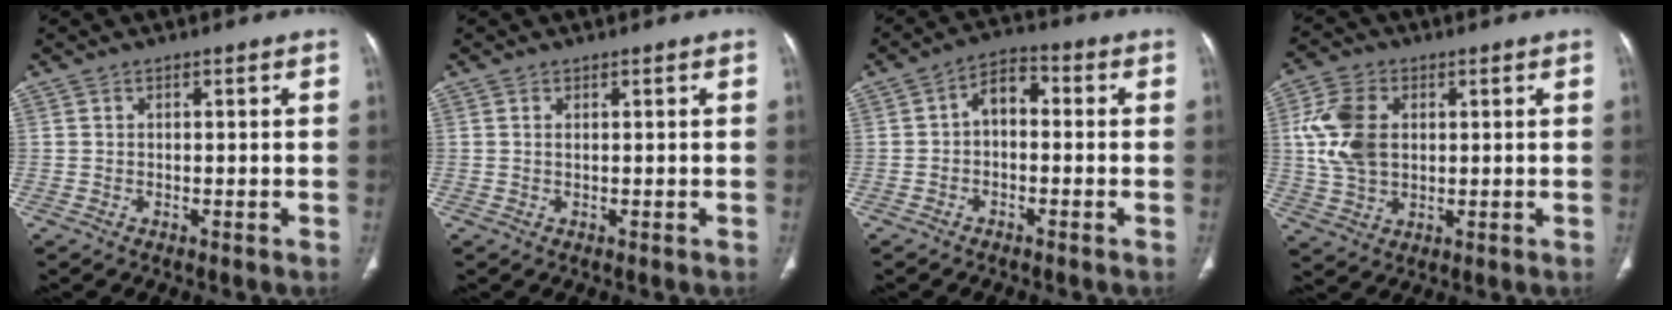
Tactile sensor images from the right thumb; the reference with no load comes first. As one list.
[{"total": 0.6, "force": [0.2, 0.3, 0.5], "torque": [-0.015, 0.004, 0.004]}, {"total": 5.3, "force": [-0.5, 3.5, 4.0], "torque": [-0.050, 0.027, -0.022]}, {"total": 10.7, "force": [1.7, 7.3, 7.5], "torque": [-0.147, 0.003, 0.036]}]